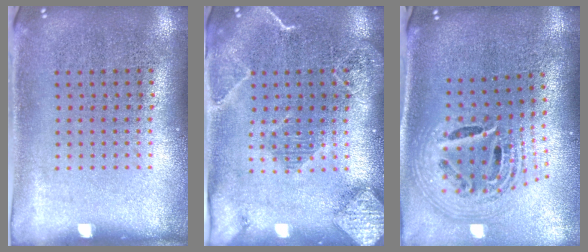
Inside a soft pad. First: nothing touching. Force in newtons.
{"total": 2.2, "press": 2.1, "slide": 0.8}
{"total": 2.7, "press": 1.9, "slide": 1.9}